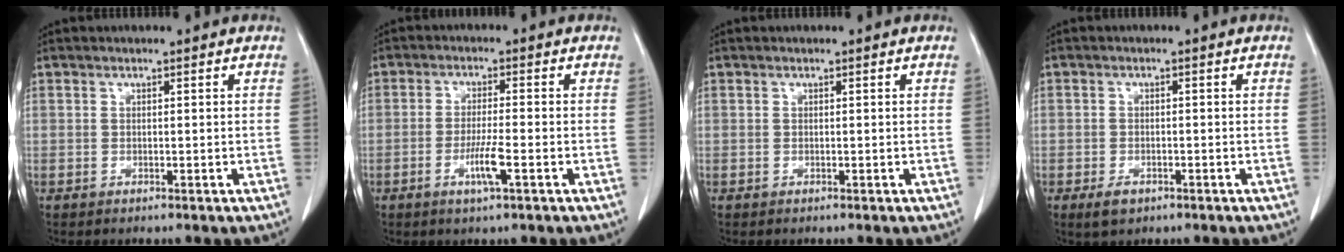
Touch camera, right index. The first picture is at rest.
{"total": 4.6, "force": [-1.8, 0.0, 4.2], "torque": [-0.080, -0.008, -0.035]}
{"total": 0.0}
{"total": 2.6, "force": [-1.5, 1.7, 1.3], "torque": [-0.023, 0.000, -0.017]}